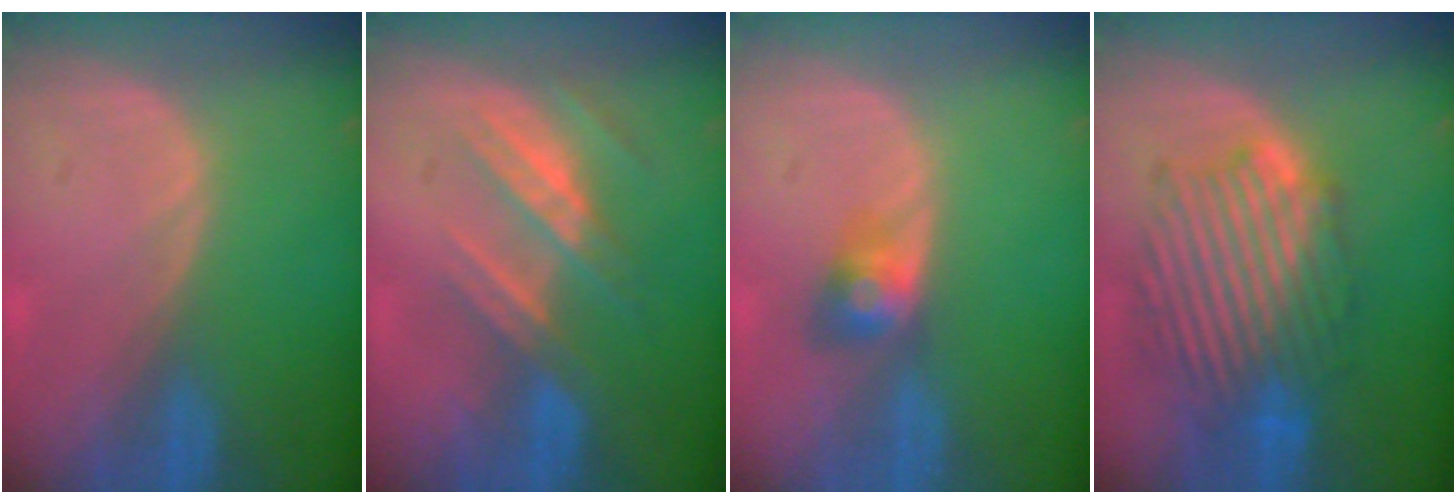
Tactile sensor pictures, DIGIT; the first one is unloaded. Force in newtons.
{"total": 7.2, "press": 6.7, "slide": 2.7}
{"total": 3.3, "press": 3.3, "slide": 0.3}
{"total": 10.2, "press": 10.2, "slide": 0.4}